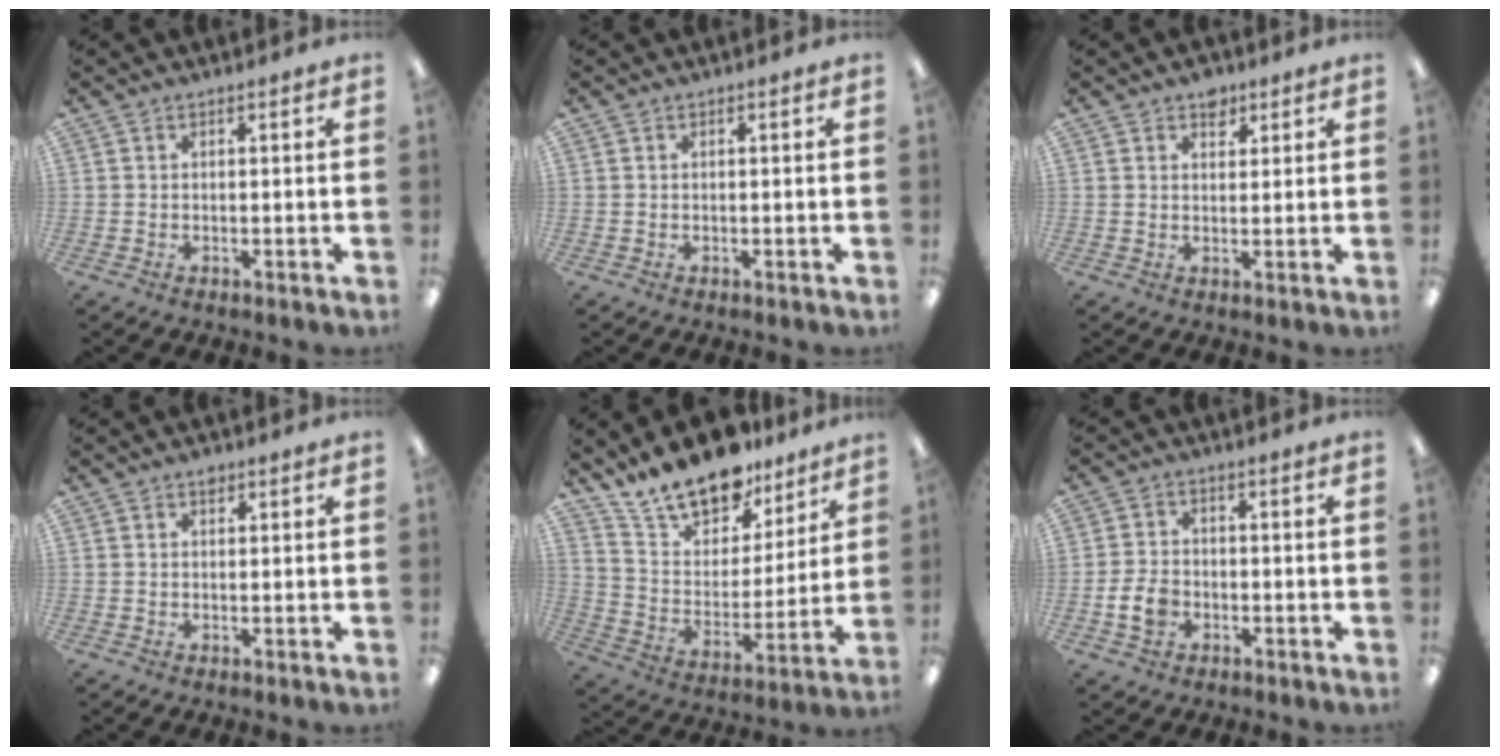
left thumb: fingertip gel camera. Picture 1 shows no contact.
{"total": 0.0}
{"total": 3.8, "force": [2.5, 2.4, 1.6], "torque": [-0.003, -0.008, 0.040]}
{"total": 1.4, "force": [1.0, 0.7, 0.7], "torque": [-0.007, -0.001, 0.016]}
{"total": 17.0, "force": [14.3, 7.3, 5.4], "torque": [-0.112, -0.102, 0.260]}
{"total": 5.5, "force": [-1.6, 4.0, 3.3], "torque": [-0.074, 0.005, -0.031]}